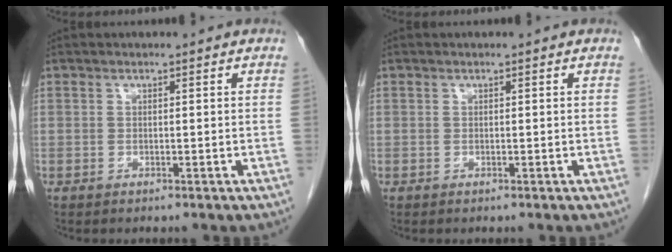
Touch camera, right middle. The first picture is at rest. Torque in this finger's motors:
{"motor_torque": [0.37, 0.13, -0.02, 0.00]}